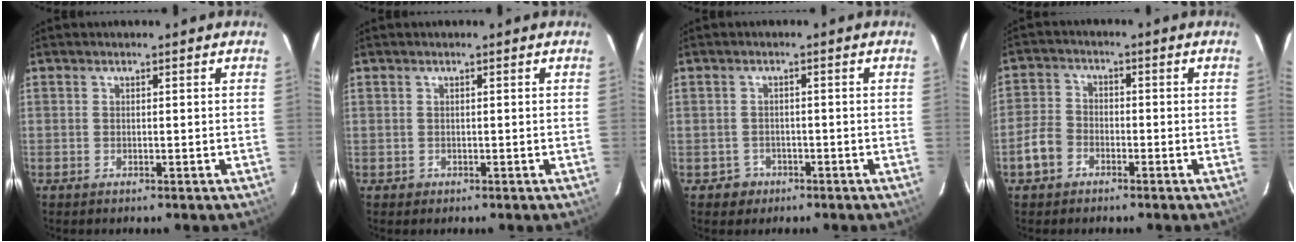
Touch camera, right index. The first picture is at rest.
{"total": 1.2, "force": [-0.2, 1.2, 0.0], "torque": [0.002, 0.002, 0.000]}
{"total": 2.1, "force": [-0.6, 2.0, 0.1], "torque": [-0.003, 0.003, -0.005]}
{"total": 5.3, "force": [-2.8, 4.0, 2.2], "torque": [-0.053, 0.014, -0.051]}